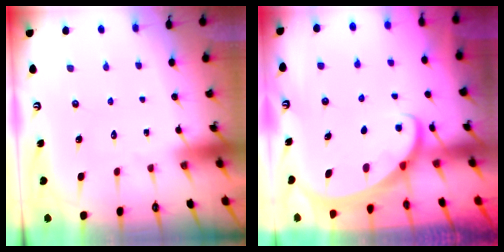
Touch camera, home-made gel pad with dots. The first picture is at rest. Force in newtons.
{"total": 2.0, "press": 2.0, "slide": 0.2}